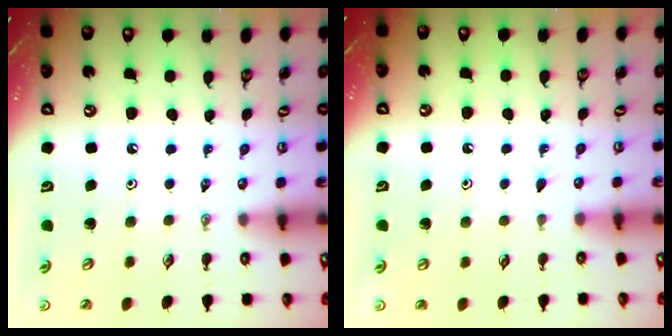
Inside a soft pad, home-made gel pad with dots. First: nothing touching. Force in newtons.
{"total": 2.8, "press": 2.7, "slide": 0.3}